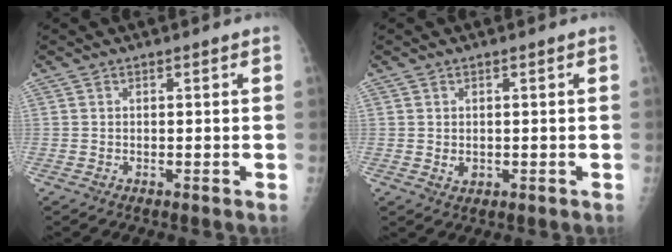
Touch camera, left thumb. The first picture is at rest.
{"total": 1.7, "force": [0.0, 1.4, 1.1], "torque": [-0.014, -0.003, 0.006]}